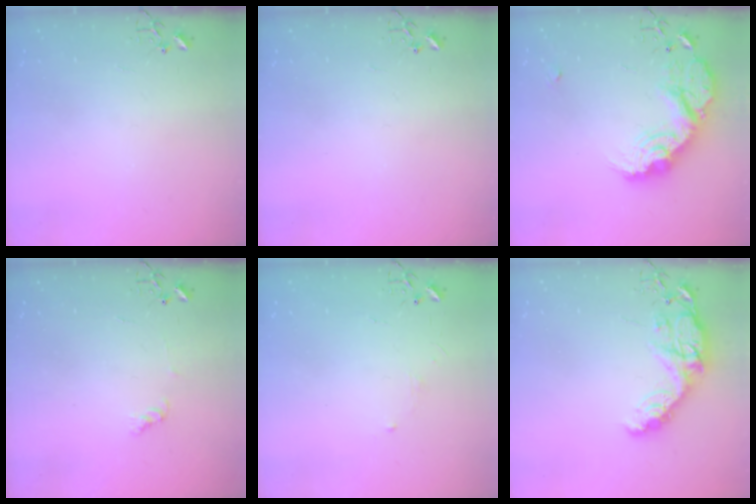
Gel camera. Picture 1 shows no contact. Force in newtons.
{"total": 0.0}
{"total": 20.7, "press": 20.6, "slide": 1.1}
{"total": 5.5, "press": 5.5, "slide": 0.7}
{"total": 2.8, "press": 2.8, "slide": 0.5}
{"total": 13.9, "press": 13.9, "slide": 1.1}